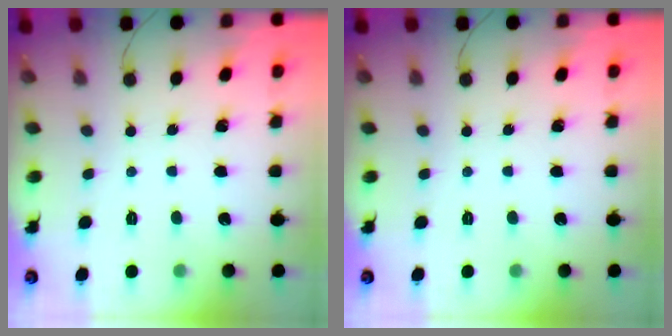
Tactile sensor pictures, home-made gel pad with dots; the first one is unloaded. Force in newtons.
{"total": 0.0}